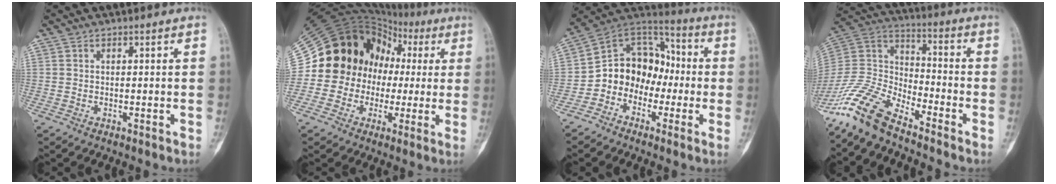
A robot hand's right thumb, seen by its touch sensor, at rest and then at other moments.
{"total": 19.9, "force": [0.6, 17.6, 9.3], "torque": [-0.136, 0.078, 0.018]}
{"total": 12.8, "force": [-3.3, 10.6, 6.5], "torque": [-0.070, 0.074, -0.073]}
{"total": 13.6, "force": [-11.2, 4.5, 6.3], "torque": [-0.124, 0.076, -0.229]}